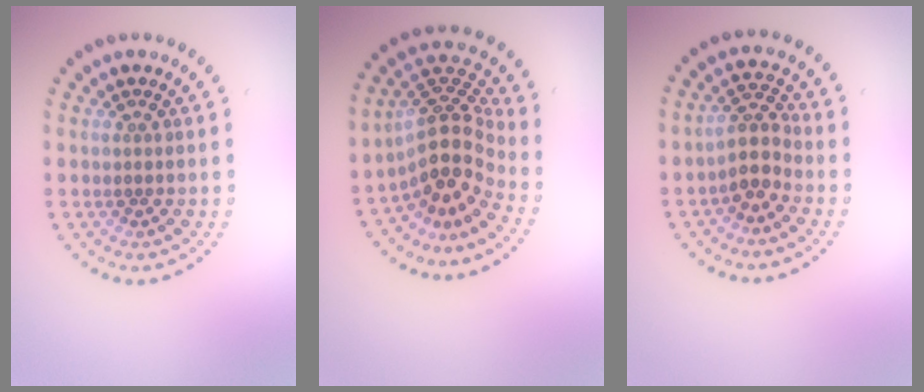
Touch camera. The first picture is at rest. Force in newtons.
{"total": 5.1, "press": 3.7, "slide": 3.6}
{"total": 2.8, "press": 2.3, "slide": 1.6}